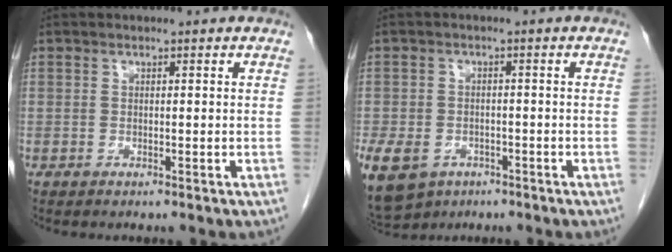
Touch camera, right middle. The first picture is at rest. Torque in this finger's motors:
{"motor_torque": [1.37, -0.76, 0.93, 0.21]}